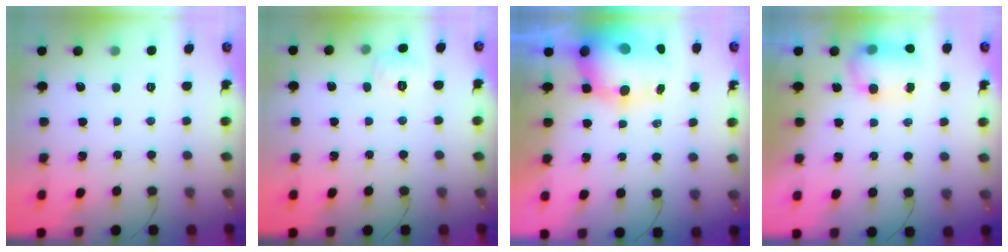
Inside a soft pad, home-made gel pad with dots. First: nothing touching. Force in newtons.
{"total": 5.8, "press": 5.6, "slide": 1.6}
{"total": 13.2, "press": 12.8, "slide": 3.3}
{"total": 7.8, "press": 7.8, "slide": 0.6}